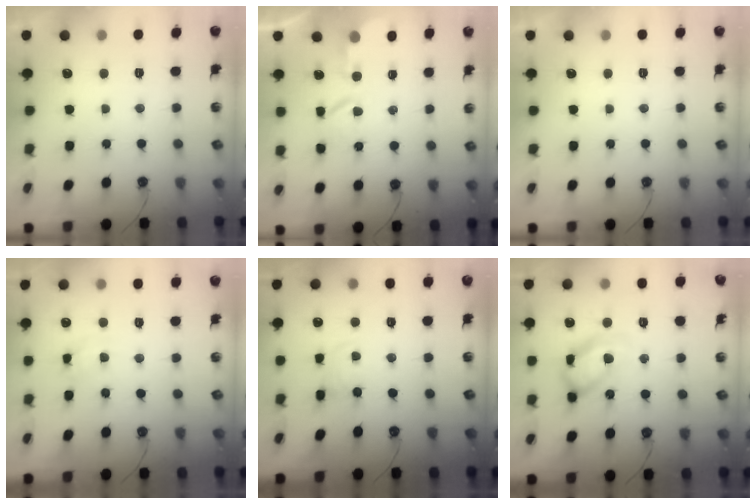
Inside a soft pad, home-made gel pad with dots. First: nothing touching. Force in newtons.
{"total": 3.5, "press": 3.4, "slide": 0.5}
{"total": 0.0}
{"total": 5.8, "press": 5.8, "slide": 0.4}
{"total": 1.6, "press": 1.6, "slide": 0.2}
{"total": 15.9, "press": 15.9, "slide": 1.1}